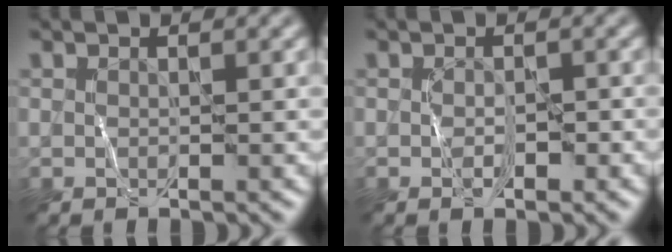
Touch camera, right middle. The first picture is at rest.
{"total": 1.6, "force": [-0.6, 0.9, 1.1], "torque": [-0.021, -0.002, -0.012]}